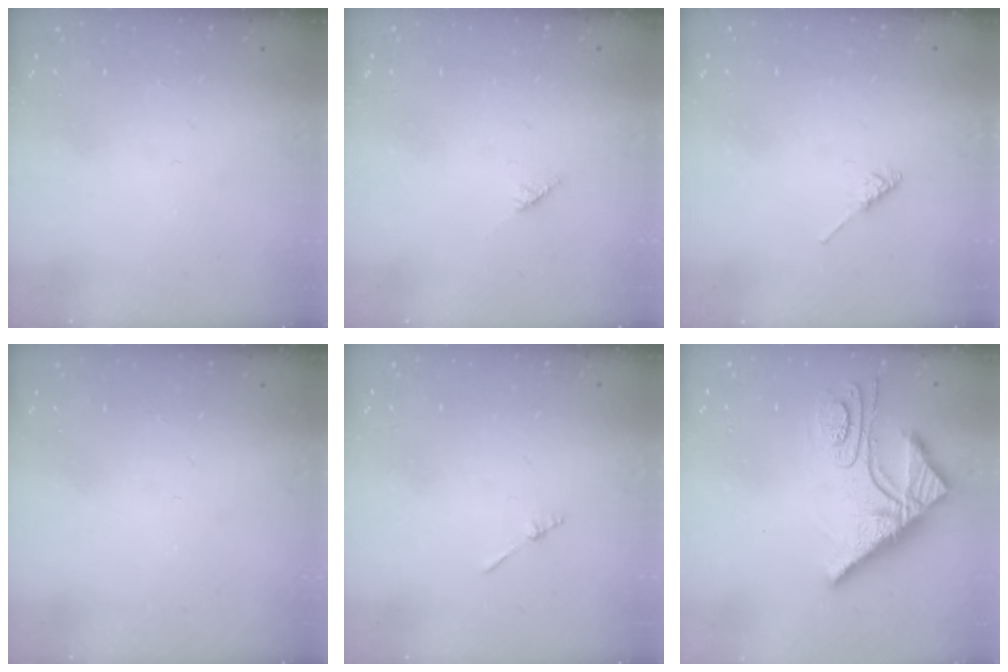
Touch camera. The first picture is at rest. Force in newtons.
{"total": 2.7, "press": 2.7, "slide": 0.2}
{"total": 2.2, "press": 2.2, "slide": 0.5}
{"total": 0.0}
{"total": 1.3, "press": 1.3, "slide": 0.3}
{"total": 14.1, "press": 14.1, "slide": 0.9}